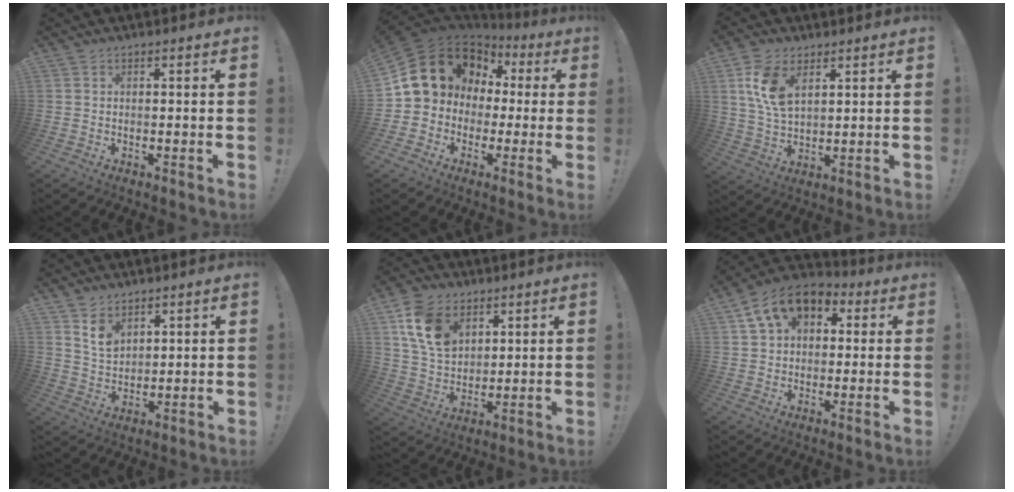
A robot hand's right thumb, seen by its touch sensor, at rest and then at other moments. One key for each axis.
{"total": 15.4, "fx": 4.2, "fy": 13.0, "fz": 7.1, "tx": -0.115, "ty": -0.013, "tz": 0.105}
{"total": 10.6, "fx": 4.9, "fy": 6.1, "fz": 7.2, "tx": -0.137, "ty": -0.012, "tz": 0.090}
{"total": 6.8, "fx": 4.5, "fy": 4.2, "fz": 2.9, "tx": -0.044, "ty": -0.031, "tz": 0.084}
{"total": 14.4, "fx": 6.7, "fy": 10.0, "fz": 7.9, "tx": -0.140, "ty": -0.019, "tz": 0.133}
{"total": 12.5, "fx": 5.7, "fy": 8.6, "fz": 7.0, "tx": -0.109, "ty": -0.016, "tz": 0.111}